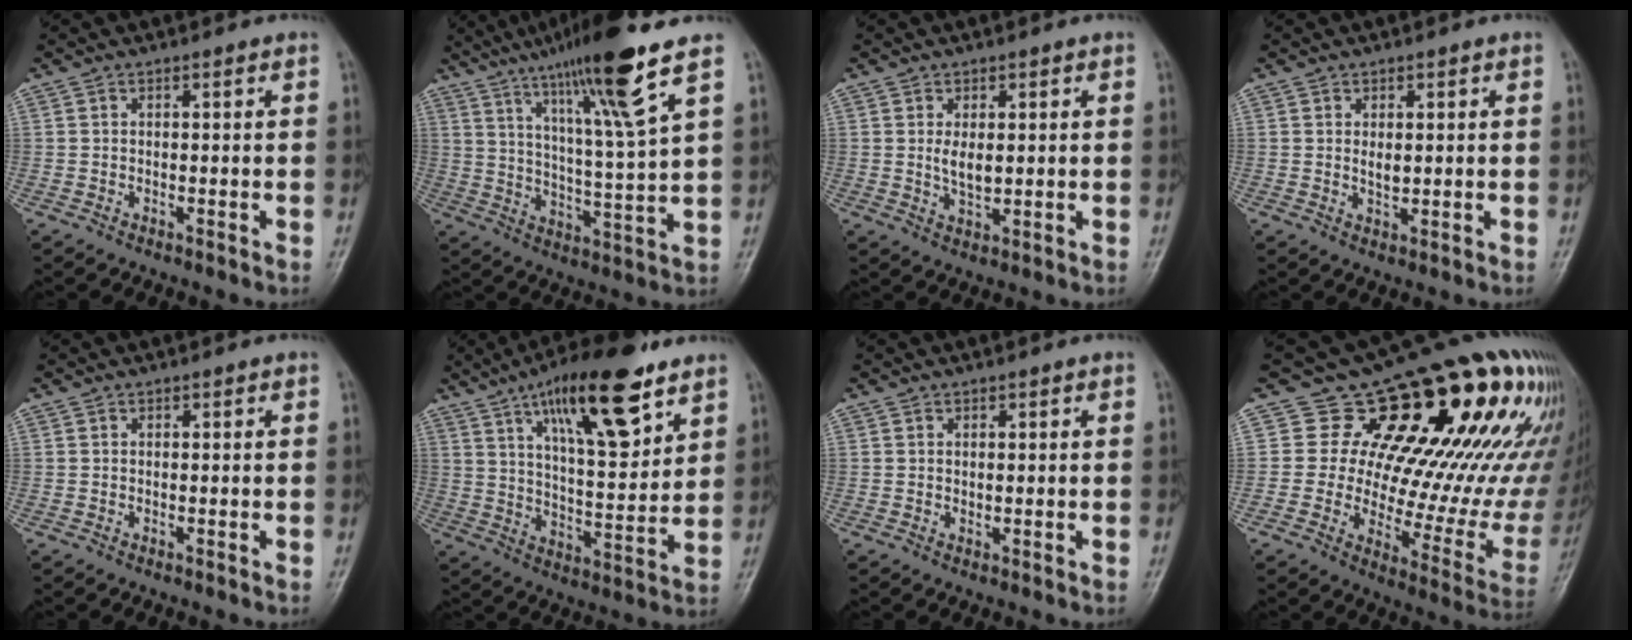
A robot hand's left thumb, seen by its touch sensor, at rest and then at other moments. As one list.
[{"total": 17.3, "force": [10.6, 0.2, 13.6], "torque": [-0.226, -0.048, 0.178]}, {"total": 3.8, "force": [0.6, 2.1, 3.1], "torque": [-0.050, -0.012, 0.015]}, {"total": 2.2, "force": [0.5, 1.4, 1.7], "torque": [-0.020, -0.006, 0.008]}, {"total": 0.0}, {"total": 20.0, "force": [11.3, 6.5, 15.2], "torque": [-0.214, -0.046, 0.186]}, {"total": 0.7, "force": [0.3, 0.6, 0.4], "torque": [-0.002, -0.002, 0.003]}, {"total": 24.3, "force": [11.4, 12.0, 17.8], "torque": [-0.172, -0.033, 0.155]}]